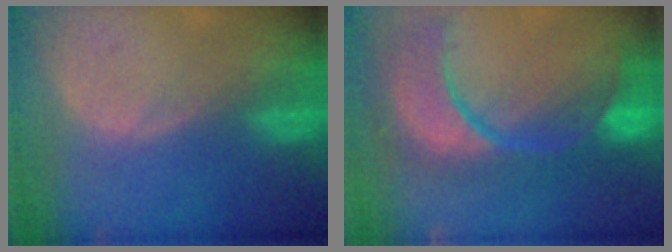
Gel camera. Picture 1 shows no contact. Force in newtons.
{"total": 13.7, "press": 10.9, "slide": 8.4}